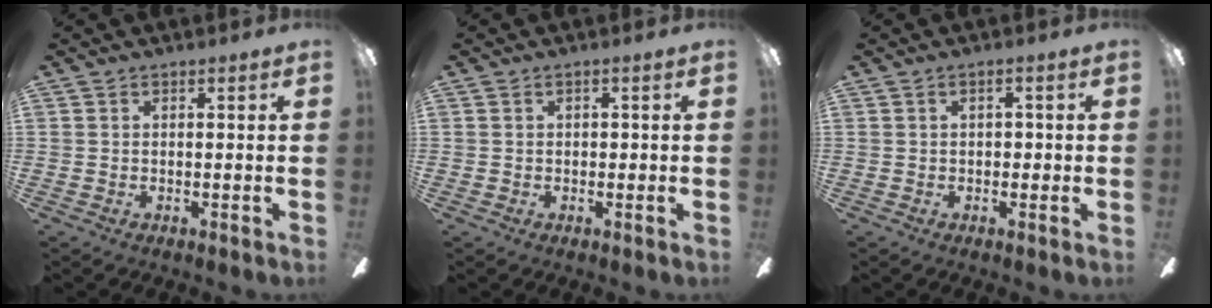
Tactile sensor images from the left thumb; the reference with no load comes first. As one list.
[{"total": 0.7, "force": [-0.1, 0.5, 0.4], "torque": [-0.007, 0.004, -0.002]}, {"total": 1.9, "force": [0.2, 1.0, 1.6], "torque": [-0.032, 0.007, 0.001]}]